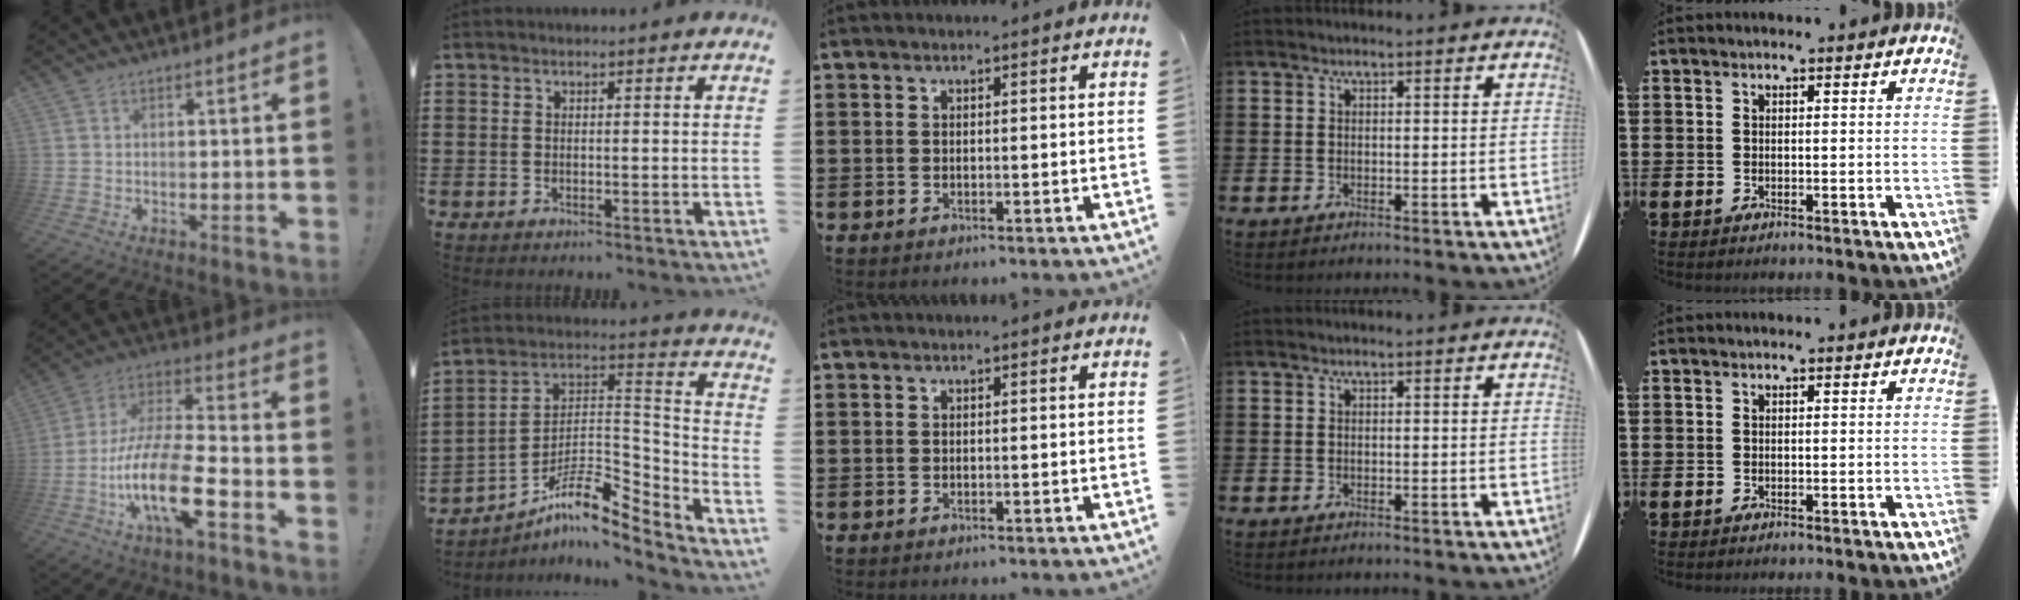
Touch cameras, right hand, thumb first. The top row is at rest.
{"thumb": {"total": 20.8, "force": [-8.2, 6.4, 18.0], "torque": [-0.350, 0.032, -0.137]}, "index": {"total": 9.3, "force": [-6.6, 3.5, 5.4], "torque": [-0.106, -0.003, -0.130]}}